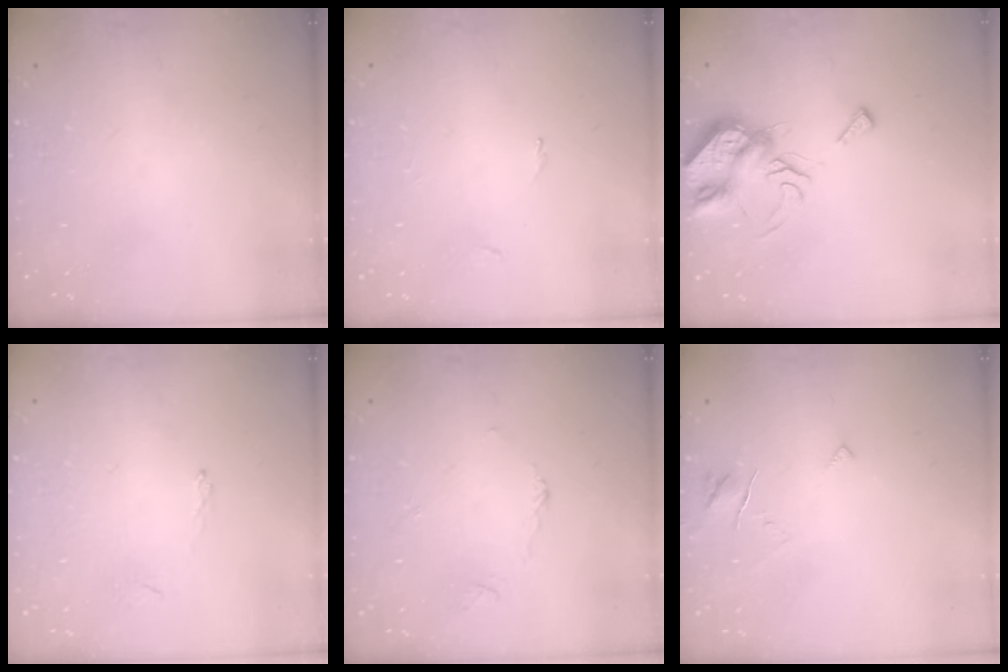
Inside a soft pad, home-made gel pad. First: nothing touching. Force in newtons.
{"total": 0.0}
{"total": 9.0, "press": 9.0, "slide": 0.6}
{"total": 1.1, "press": 1.0, "slide": 0.5}
{"total": 3.3, "press": 3.2, "slide": 0.4}
{"total": 3.6, "press": 3.6, "slide": 0.3}